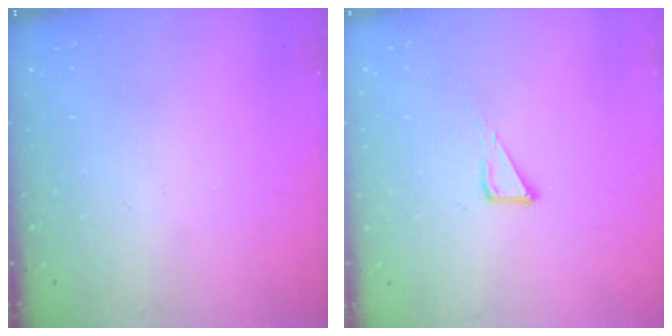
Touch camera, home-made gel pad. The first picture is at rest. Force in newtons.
{"total": 1.9, "press": 1.9, "slide": 0.1}